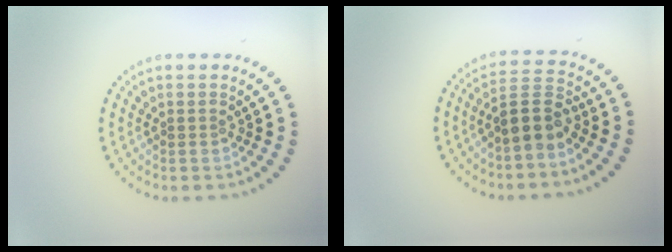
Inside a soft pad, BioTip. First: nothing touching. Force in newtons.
{"total": 3.5, "press": 3.1, "slide": 1.5}